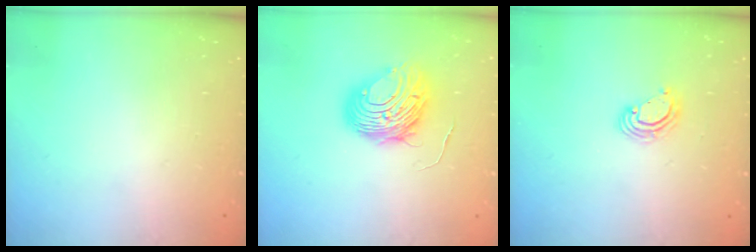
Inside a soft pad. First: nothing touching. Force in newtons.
{"total": 10.3, "press": 10.3, "slide": 1.0}
{"total": 3.5, "press": 3.5, "slide": 0.2}